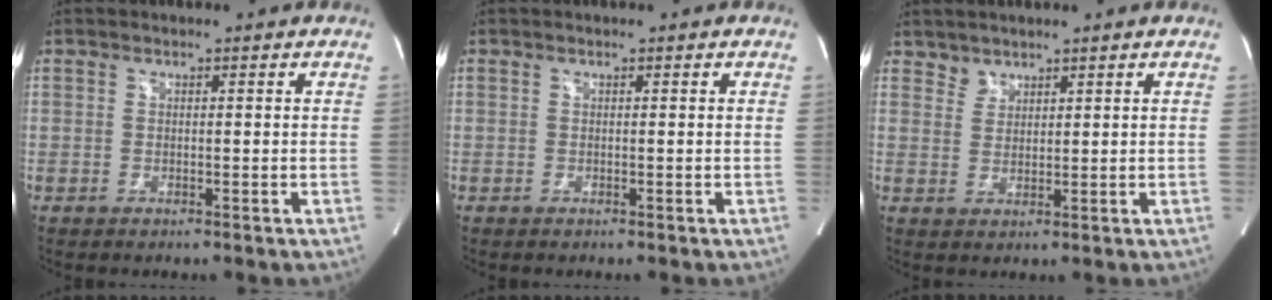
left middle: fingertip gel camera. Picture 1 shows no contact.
{"total": 0.0}
{"total": 1.8, "force": [1.6, 0.8, -0.3], "torque": [0.010, 0.002, 0.032]}